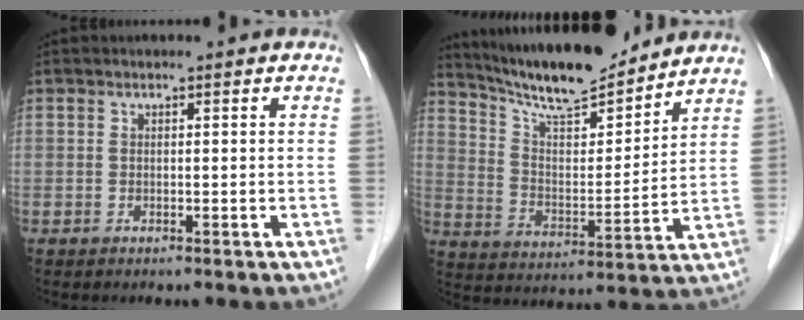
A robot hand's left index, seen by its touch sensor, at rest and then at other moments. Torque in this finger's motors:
{"motor_torque": [0.33, -0.21, 0.25, 0.07]}